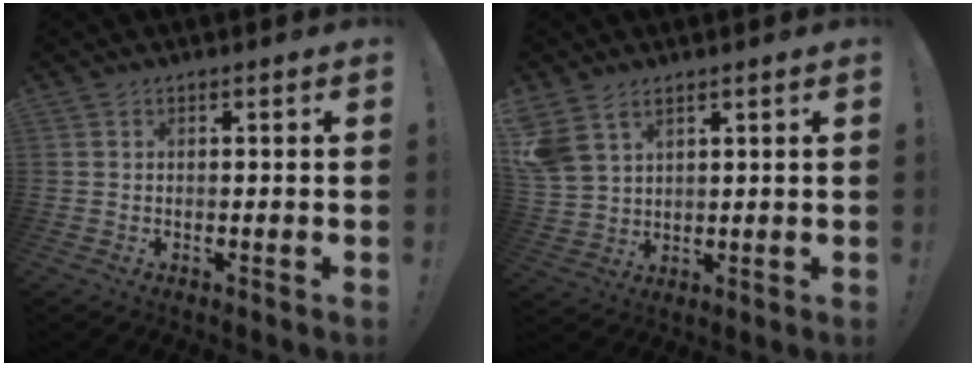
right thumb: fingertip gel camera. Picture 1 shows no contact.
{"total": 7.0, "force": [4.4, 4.4, 3.3], "torque": [-0.067, -0.017, 0.088]}